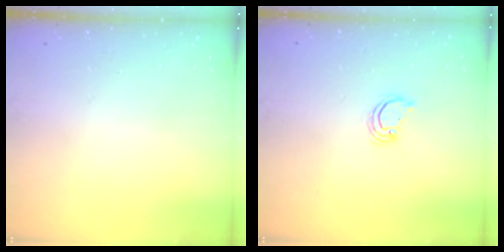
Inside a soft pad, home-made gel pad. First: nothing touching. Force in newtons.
{"total": 2.6, "press": 2.6, "slide": 0.2}